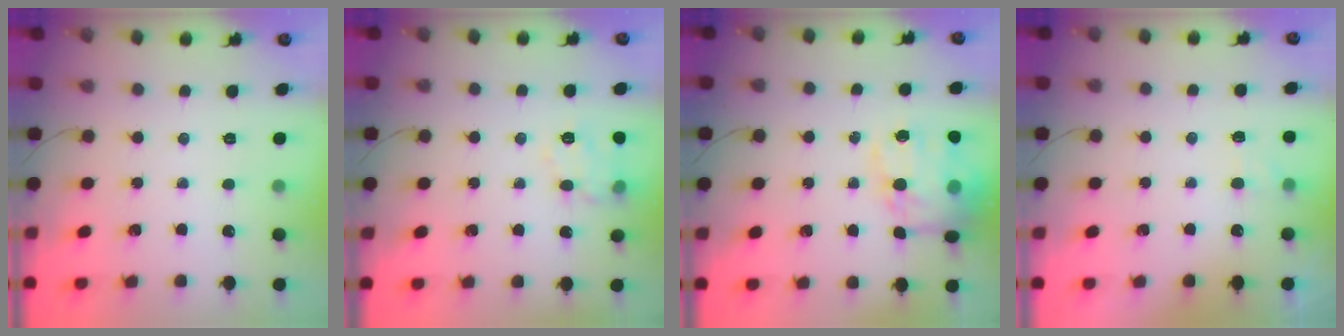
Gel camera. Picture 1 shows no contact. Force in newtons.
{"total": 11.6, "press": 11.6, "slide": 0.4}
{"total": 15.5, "press": 15.2, "slide": 3.1}
{"total": 5.9, "press": 5.7, "slide": 1.6}